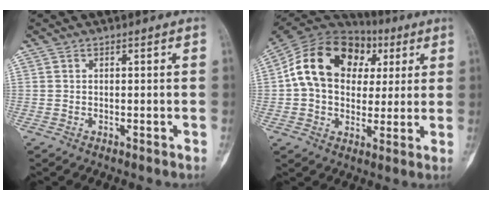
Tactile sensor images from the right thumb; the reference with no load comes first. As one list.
[{"total": 19.8, "force": [4.2, 14.7, 12.6], "torque": [-0.209, 0.027, 0.066]}]